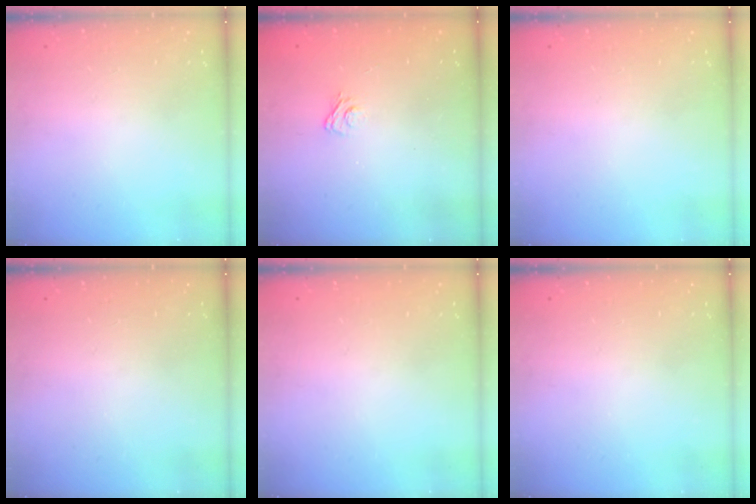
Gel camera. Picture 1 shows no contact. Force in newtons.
{"total": 2.9, "press": 2.6, "slide": 1.2}
{"total": 0.0}
{"total": 0.0}
{"total": 0.0}
{"total": 0.0}